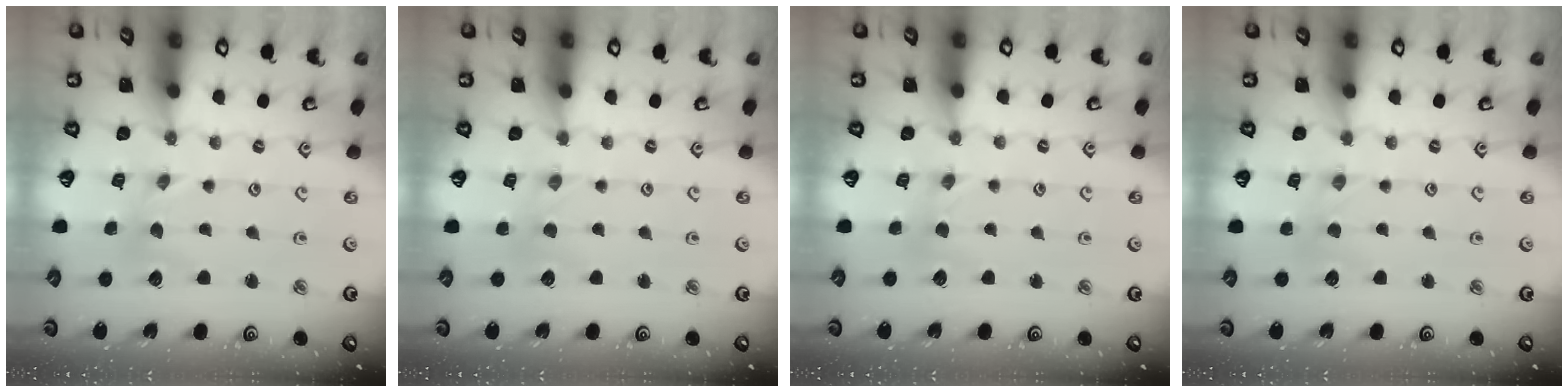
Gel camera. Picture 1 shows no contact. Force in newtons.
{"total": 0.8, "press": 0.8, "slide": 0.1}
{"total": 0.8, "press": 0.7, "slide": 0.3}
{"total": 0.8, "press": 0.8, "slide": 0.1}